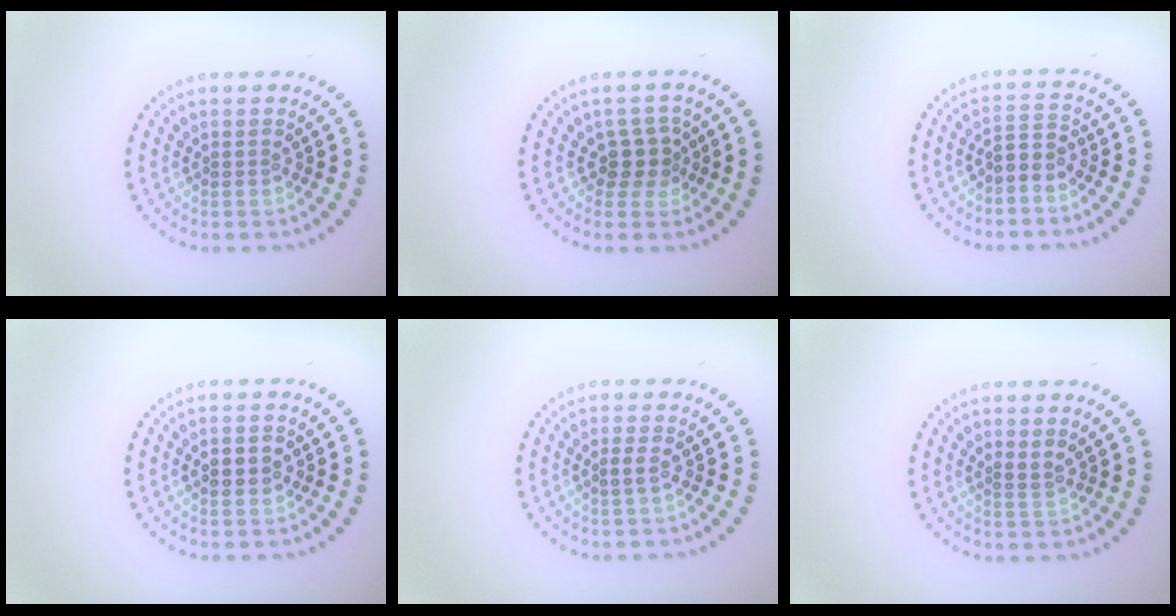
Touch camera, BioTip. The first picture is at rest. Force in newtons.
{"total": 2.3, "press": 1.8, "slide": 1.3}
{"total": 2.0, "press": 1.4, "slide": 1.4}
{"total": 2.4, "press": 2.4, "slide": 0.1}
{"total": 0.8, "press": 0.7, "slide": 0.3}
{"total": 0.9, "press": 0.7, "slide": 0.6}